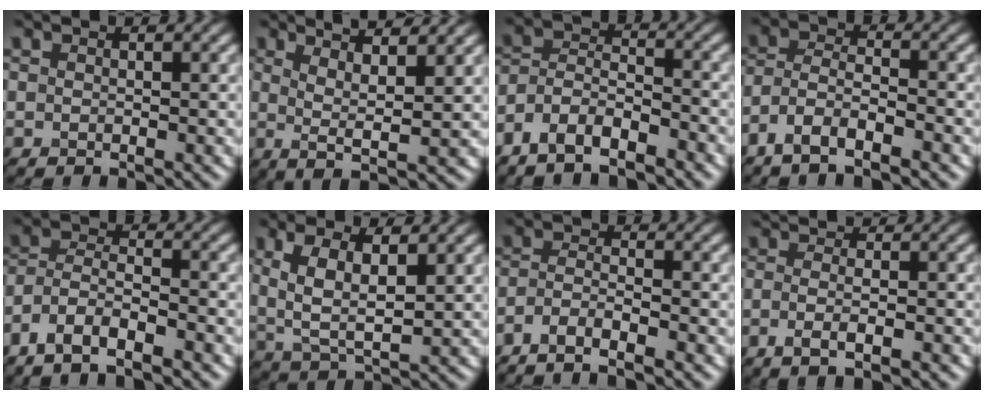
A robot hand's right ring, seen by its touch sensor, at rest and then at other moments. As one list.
[{"total": 5.2, "force": [1.7, 1.1, 4.8], "torque": [-0.078, -0.004, 0.027]}, {"total": 5.4, "force": [-4.2, 1.8, 2.7], "torque": [-0.047, -0.001, -0.086]}, {"total": 4.7, "force": [-3.4, 1.3, 2.9], "torque": [-0.058, -0.001, -0.071]}, {"total": 5.3, "force": [-3.9, 1.7, 3.2], "torque": [-0.061, -0.001, -0.079]}, {"total": 5.1, "force": [1.5, 2.2, 4.4], "torque": [-0.095, -0.003, 0.031]}, {"total": 3.8, "force": [-3.0, 0.7, 2.2], "torque": [-0.043, -0.001, -0.065]}, {"total": 3.7, "force": [-1.2, 1.0, 3.3], "torque": [-0.046, -0.011, -0.016]}]